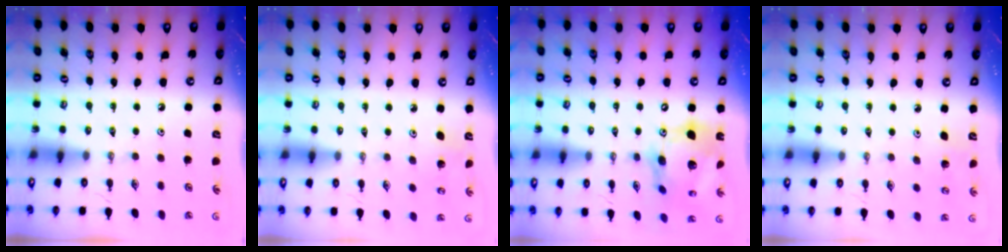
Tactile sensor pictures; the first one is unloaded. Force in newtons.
{"total": 4.0, "press": 4.0, "slide": 0.4}
{"total": 18.8, "press": 18.7, "slide": 2.1}
{"total": 2.8, "press": 2.8, "slide": 0.3}